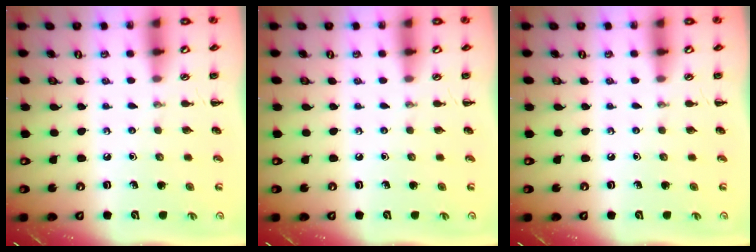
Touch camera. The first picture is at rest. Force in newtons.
{"total": 0.0}
{"total": 0.0}